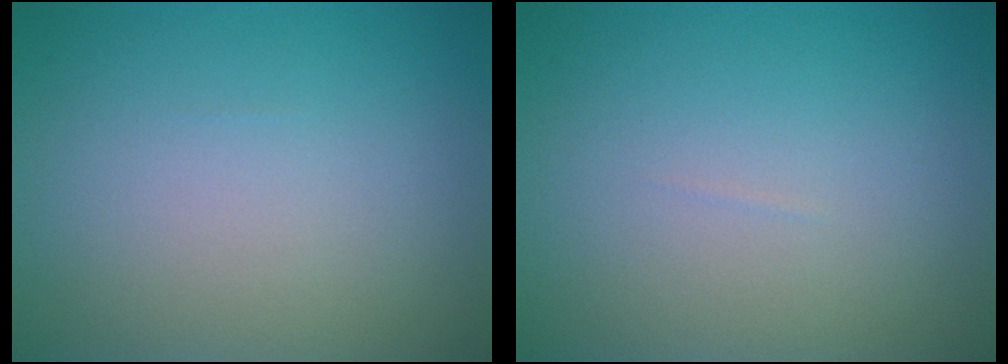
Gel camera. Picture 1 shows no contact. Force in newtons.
{"total": 0.0}